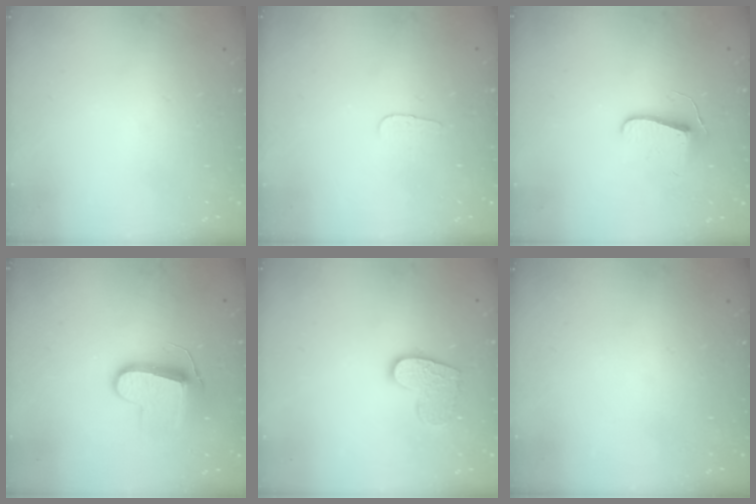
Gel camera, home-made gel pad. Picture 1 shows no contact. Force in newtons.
{"total": 2.9, "press": 2.8, "slide": 0.3}
{"total": 7.1, "press": 7.1, "slide": 0.5}
{"total": 9.4, "press": 9.4, "slide": 0.2}
{"total": 11.3, "press": 11.2, "slide": 0.7}
{"total": 0.0}